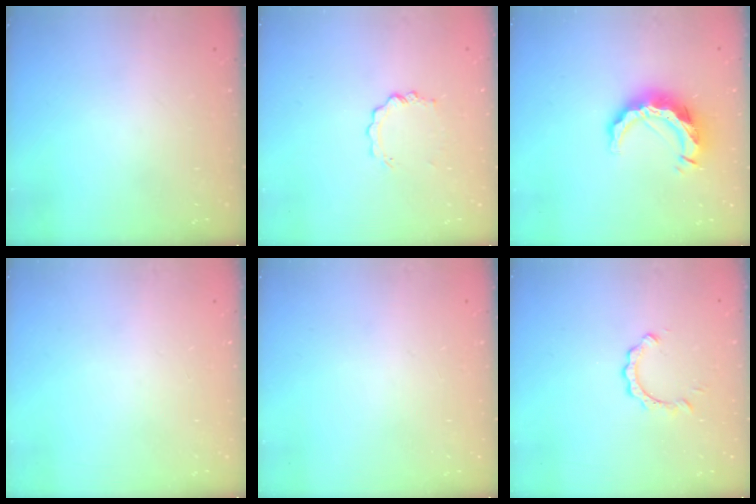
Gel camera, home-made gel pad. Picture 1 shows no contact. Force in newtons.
{"total": 3.3, "press": 3.3, "slide": 0.3}
{"total": 12.2, "press": 12.1, "slide": 1.0}
{"total": 0.0}
{"total": 0.0}
{"total": 2.8, "press": 2.8, "slide": 0.2}